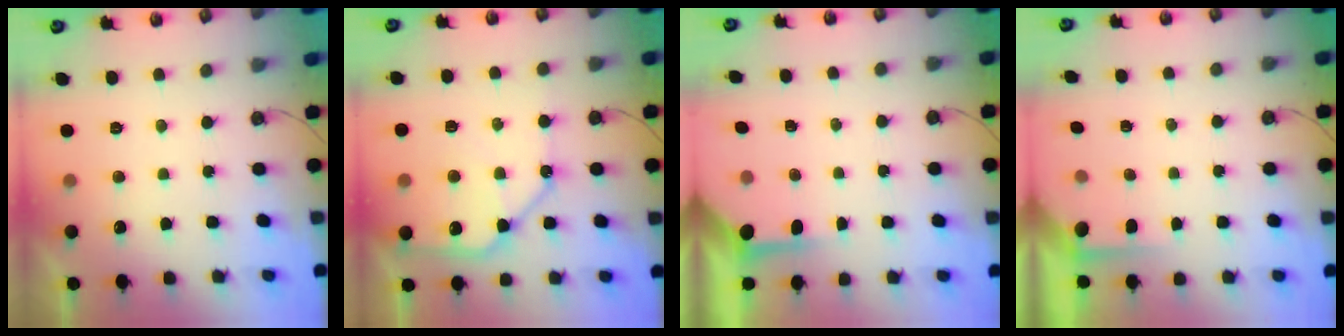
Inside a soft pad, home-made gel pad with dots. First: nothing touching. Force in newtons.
{"total": 13.1, "press": 13.0, "slide": 1.9}
{"total": 3.5, "press": 3.4, "slide": 0.5}
{"total": 1.5, "press": 1.5, "slide": 0.3}